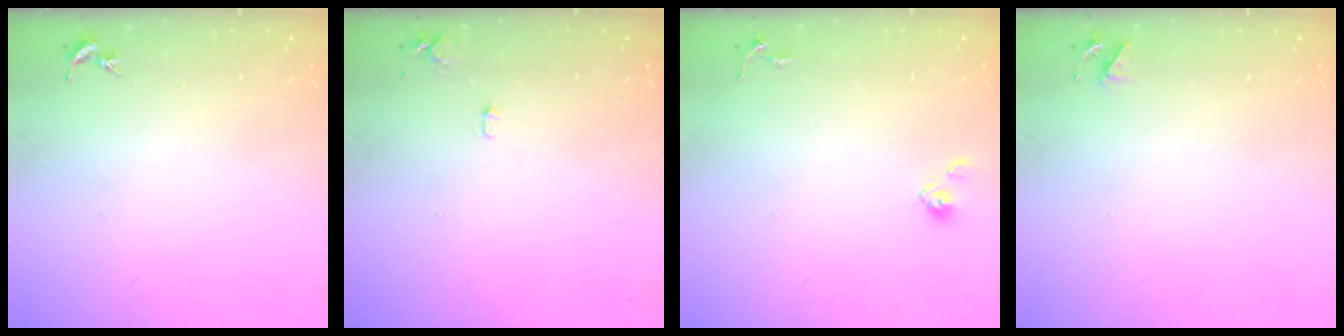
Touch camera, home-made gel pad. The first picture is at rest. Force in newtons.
{"total": 5.2, "press": 5.1, "slide": 0.8}
{"total": 4.0, "press": 4.0, "slide": 0.4}
{"total": 4.1, "press": 4.0, "slide": 0.7}